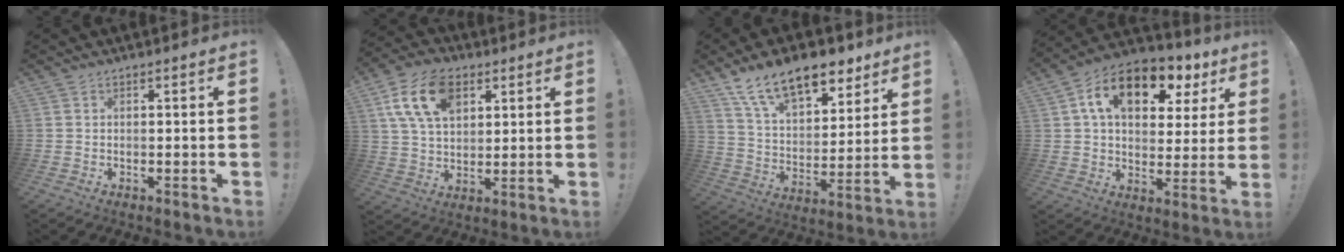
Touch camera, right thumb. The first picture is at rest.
{"total": 16.0, "force": [7.1, 10.2, 10.1], "torque": [-0.191, -0.013, 0.134]}
{"total": 18.4, "force": [12.1, 9.2, 10.3], "torque": [-0.164, -0.073, 0.218]}
{"total": 16.5, "force": [7.8, 9.7, 10.8], "torque": [-0.173, -0.026, 0.136]}